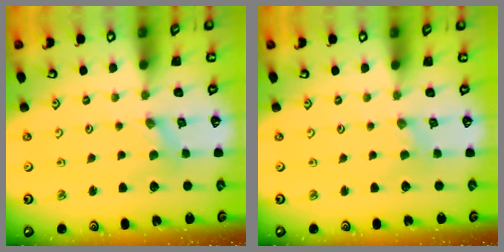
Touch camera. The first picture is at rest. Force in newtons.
{"total": 0.0}